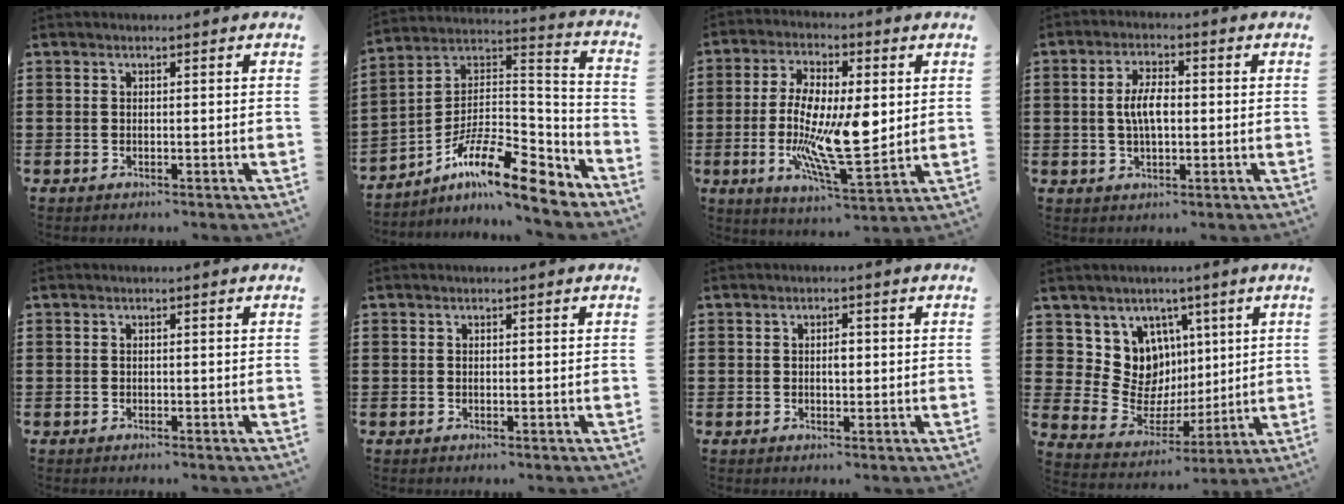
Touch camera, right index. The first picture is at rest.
{"total": 13.5, "force": [-9.5, 3.6, 8.9], "torque": [-0.159, 0.020, -0.176]}
{"total": 12.9, "force": [-0.4, 4.7, 12.0], "torque": [-0.238, -0.013, -0.006]}
{"total": 5.0, "force": [0.0, 2.1, 4.6], "torque": [-0.093, 0.004, -0.005]}
{"total": 0.0}
{"total": 0.0}
{"total": 1.7, "force": [0.1, 0.8, 1.5], "torque": [-0.031, 0.003, 0.001]}
{"total": 10.1, "force": [2.7, 9.4, 2.7], "torque": [-0.077, -0.028, 0.060]}